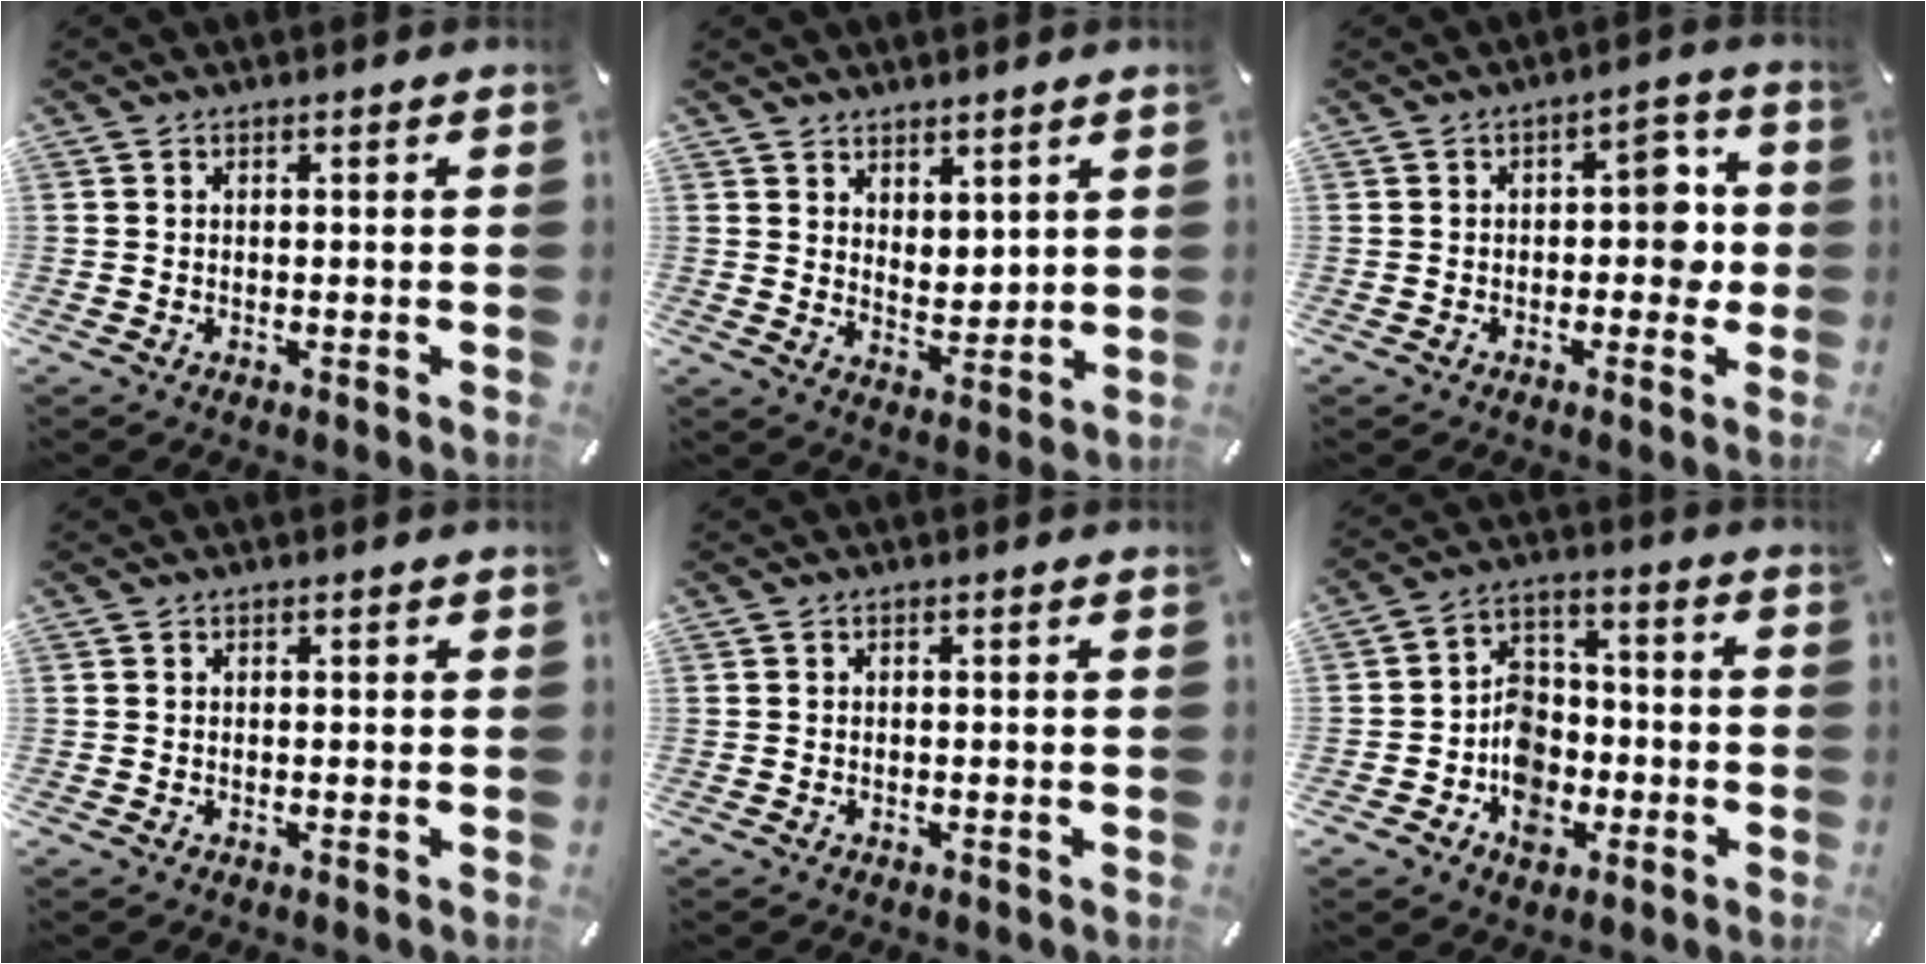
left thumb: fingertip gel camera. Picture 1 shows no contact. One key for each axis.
{"total": 5.1, "fx": 4.5, "fy": 2.5, "fz": -0.5, "tx": 0.007, "ty": -0.034, "tz": 0.085}
{"total": 8.0, "fx": -0.1, "fy": 4.9, "fz": 6.3, "tx": -0.068, "ty": 0.003, "tz": -0.012}
{"total": 0.0}
{"total": 0.0}
{"total": 10.2, "fx": -3.6, "fy": 8.3, "fz": 4.6, "tx": -0.080, "ty": 0.024, "tz": -0.065}